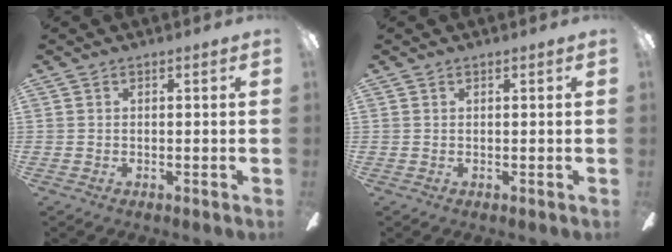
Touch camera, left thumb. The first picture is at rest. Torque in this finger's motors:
{"motor_torque": [-0.08, -0.16, 0.08, -0.21, -0.02]}